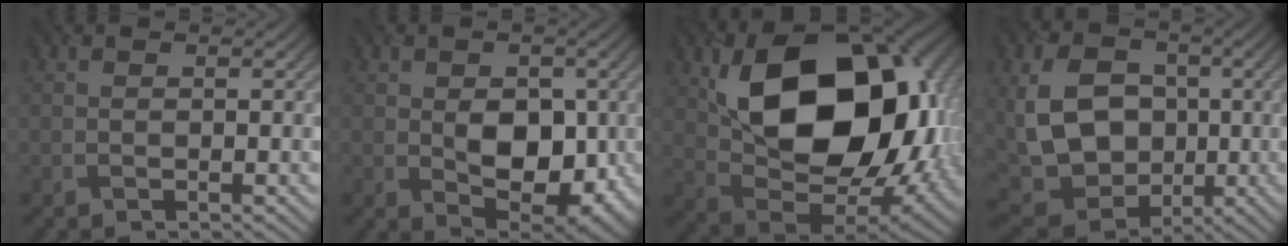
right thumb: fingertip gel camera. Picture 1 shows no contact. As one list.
[{"total": 8.3, "force": [-0.4, 5.4, 6.2], "torque": [-0.099, -0.011, -0.002]}, {"total": 18.9, "force": [3.5, 12.5, 13.8], "torque": [-0.239, -0.015, 0.081]}, {"total": 12.9, "force": [0.0, 9.7, 8.5], "torque": [-0.191, -0.013, 0.001]}]